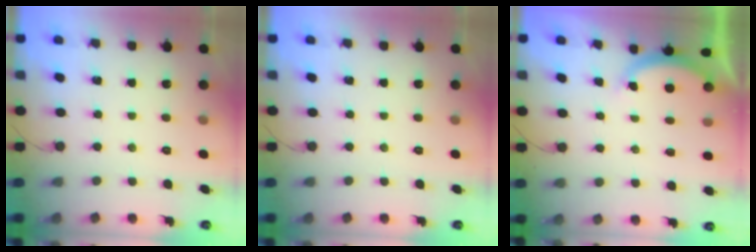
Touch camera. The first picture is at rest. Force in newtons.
{"total": 0.0}
{"total": 3.5, "press": 3.4, "slide": 0.6}